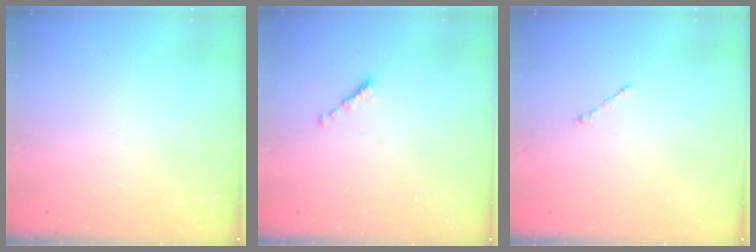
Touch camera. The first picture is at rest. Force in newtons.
{"total": 1.5, "press": 1.4, "slide": 0.5}
{"total": 0.7, "press": 0.7, "slide": 0.2}